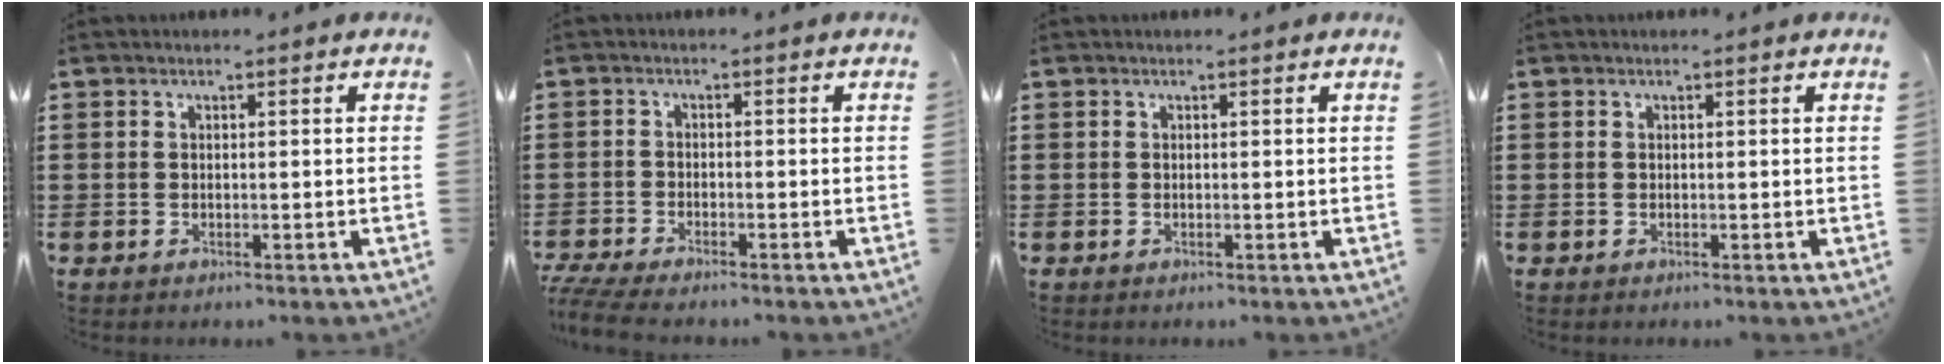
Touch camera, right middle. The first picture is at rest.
{"total": 3.1, "force": [-2.9, 0.1, 1.1], "torque": [-0.032, -0.007, -0.062]}
{"total": 0.0}
{"total": 0.0}